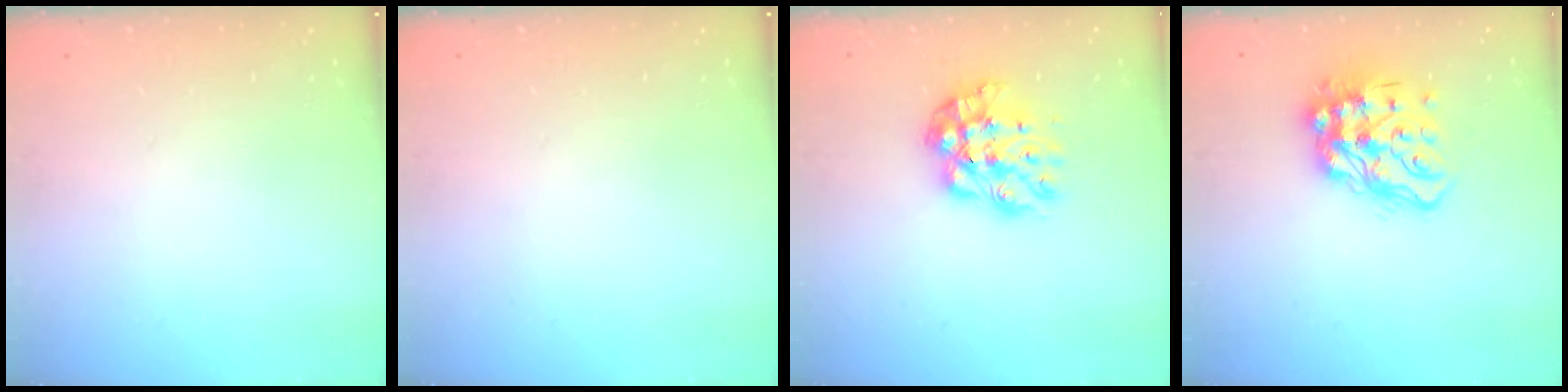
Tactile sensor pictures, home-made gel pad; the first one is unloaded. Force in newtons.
{"total": 0.0}
{"total": 11.2, "press": 11.2, "slide": 0.9}
{"total": 15.1, "press": 15.0, "slide": 1.7}